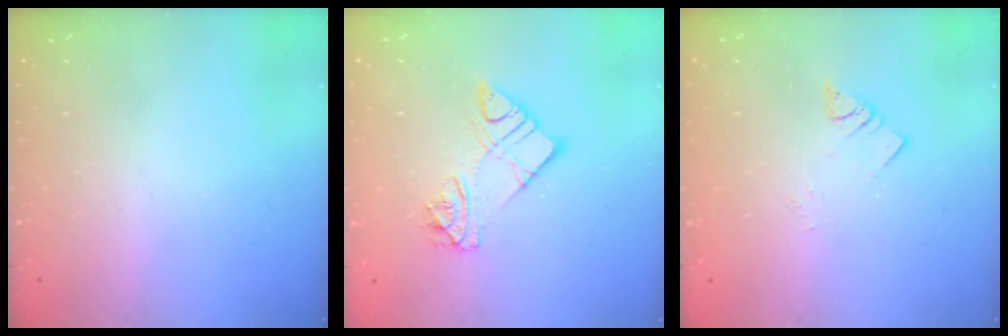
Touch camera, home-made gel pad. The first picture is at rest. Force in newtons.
{"total": 10.9, "press": 10.8, "slide": 0.9}
{"total": 1.9, "press": 1.9, "slide": 0.1}